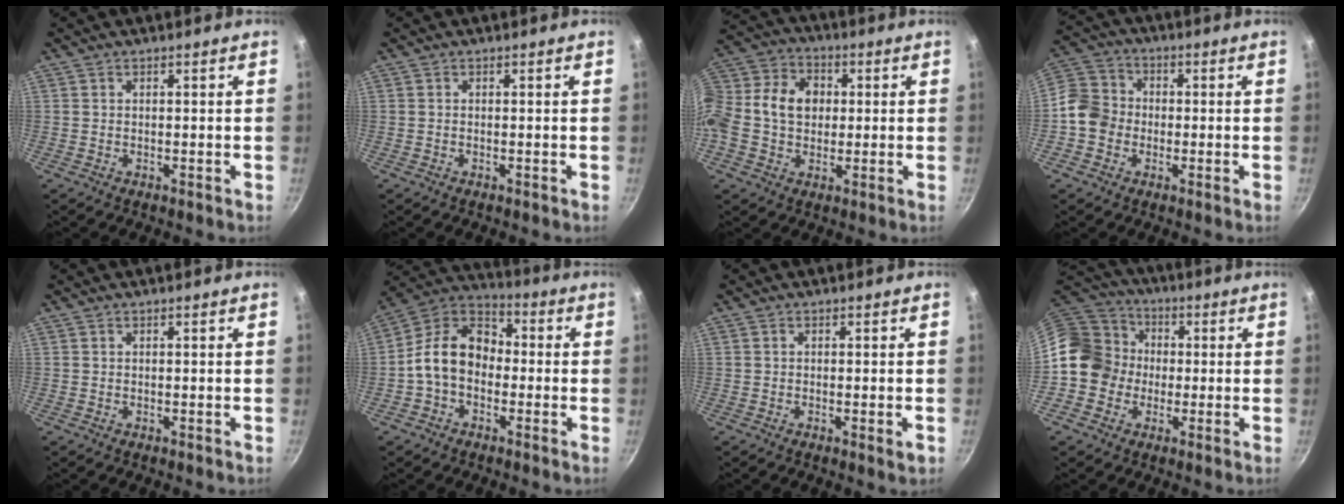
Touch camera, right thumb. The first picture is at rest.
{"total": 0.0}
{"total": 16.9, "force": [0.8, 13.1, 10.6], "torque": [-0.191, 0.037, -0.006]}
{"total": 8.3, "force": [-1.7, 7.3, 3.7], "torque": [-0.038, 0.022, -0.053]}
{"total": 0.0}
{"total": 12.1, "force": [-1.8, 8.9, 8.0], "torque": [-0.104, 0.043, -0.057]}
{"total": 1.6, "force": [-0.6, 0.1, 1.4], "torque": [-0.027, -0.003, -0.012]}
{"total": 15.1, "force": [-0.7, 13.5, 6.8], "torque": [-0.094, 0.044, -0.025]}